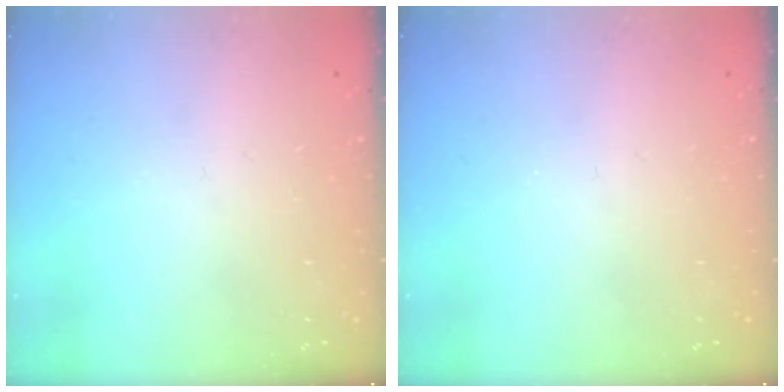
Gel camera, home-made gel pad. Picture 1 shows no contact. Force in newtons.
{"total": 0.0}